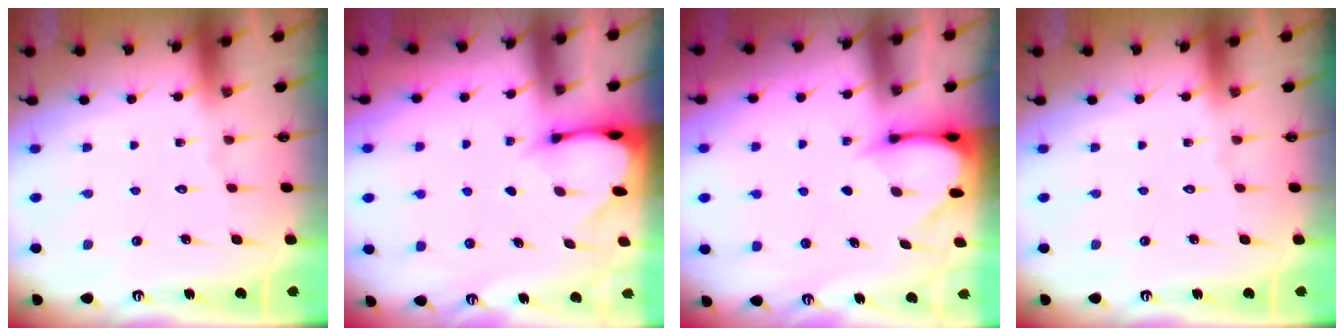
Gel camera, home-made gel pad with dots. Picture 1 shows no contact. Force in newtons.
{"total": 2.5, "press": 2.5, "slide": 0.0}
{"total": 3.3, "press": 3.3, "slide": 0.3}
{"total": 0.0}